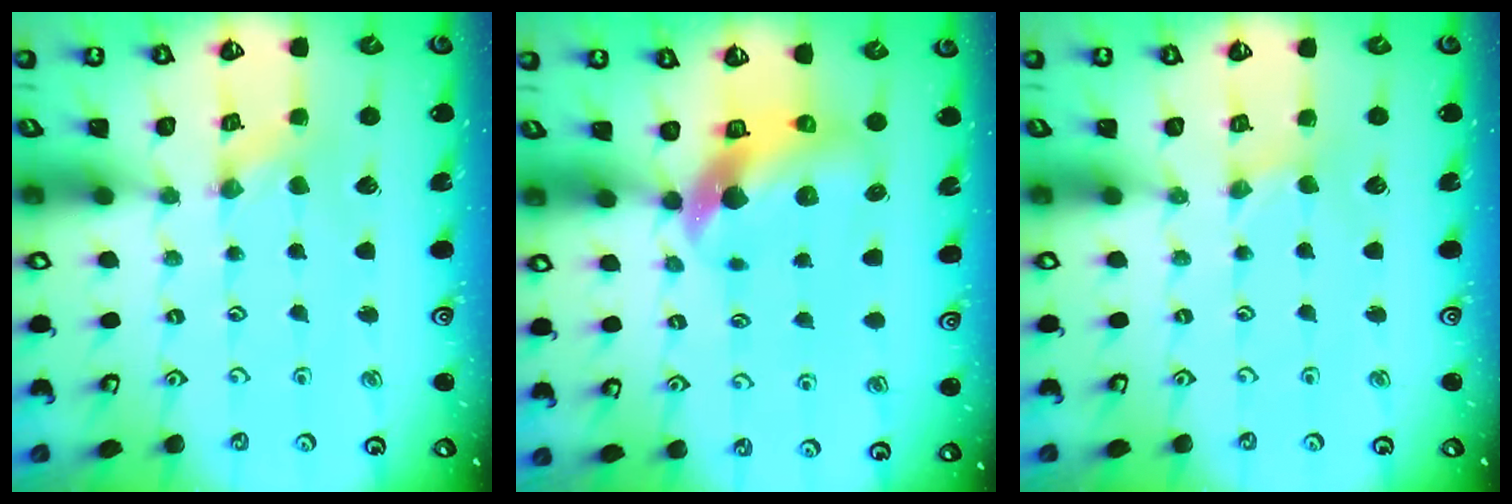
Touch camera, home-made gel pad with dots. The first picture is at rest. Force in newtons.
{"total": 8.8, "press": 8.7, "slide": 1.4}
{"total": 0.0}